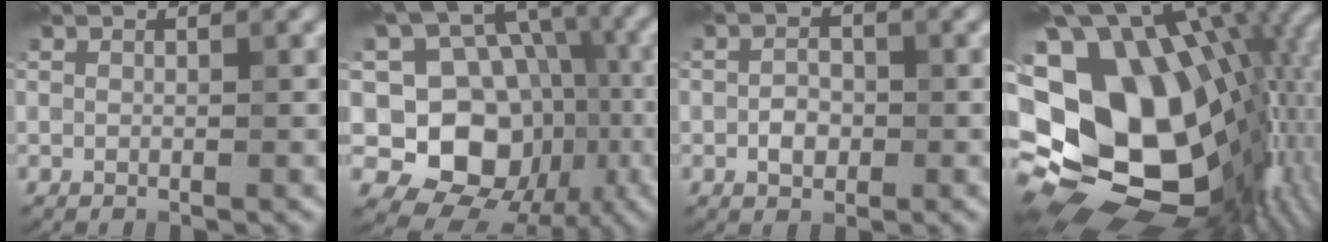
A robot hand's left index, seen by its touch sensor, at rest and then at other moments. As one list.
[{"total": 11.8, "force": [-2.2, 9.9, 6.1], "torque": [-0.091, -0.009, -0.057]}, {"total": 2.1, "force": [-0.6, 1.5, 1.3], "torque": [-0.025, -0.002, -0.015]}, {"total": 21.9, "force": [0.1, 14.3, 16.6], "torque": [-0.294, -0.005, 0.001]}]